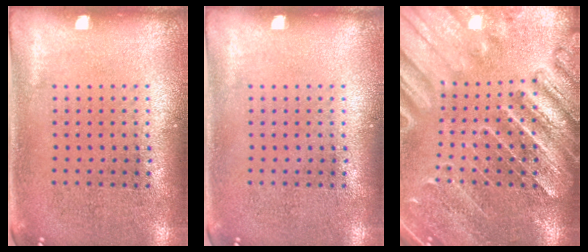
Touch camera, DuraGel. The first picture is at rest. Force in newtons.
{"total": 0.0}
{"total": 3.6, "press": 3.2, "slide": 1.6}